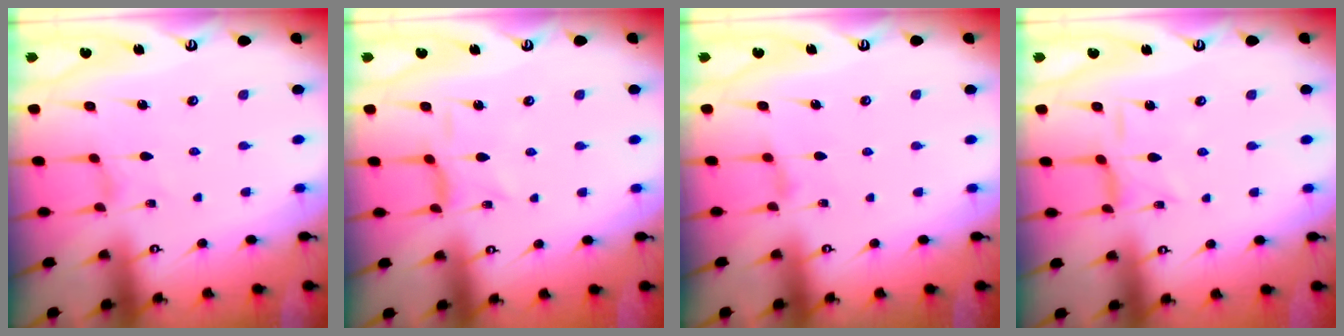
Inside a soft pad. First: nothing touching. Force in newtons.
{"total": 1.2, "press": 1.2, "slide": 0.2}
{"total": 1.8, "press": 1.7, "slide": 0.4}
{"total": 1.7, "press": 1.7, "slide": 0.3}